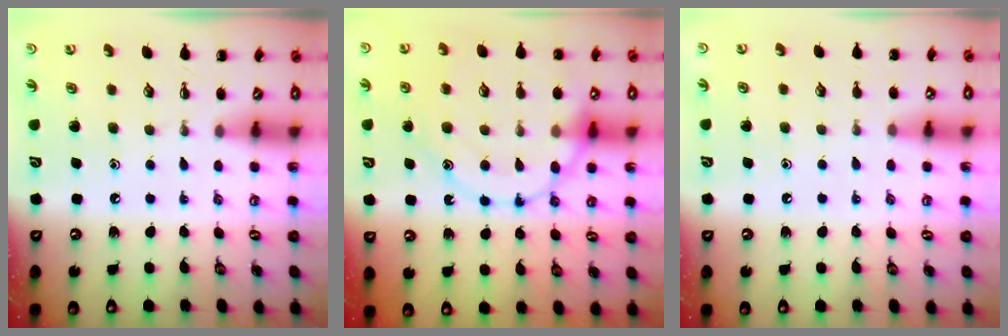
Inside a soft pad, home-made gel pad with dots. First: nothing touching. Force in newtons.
{"total": 18.2, "press": 18.1, "slide": 1.9}
{"total": 6.2, "press": 5.9, "slide": 2.1}